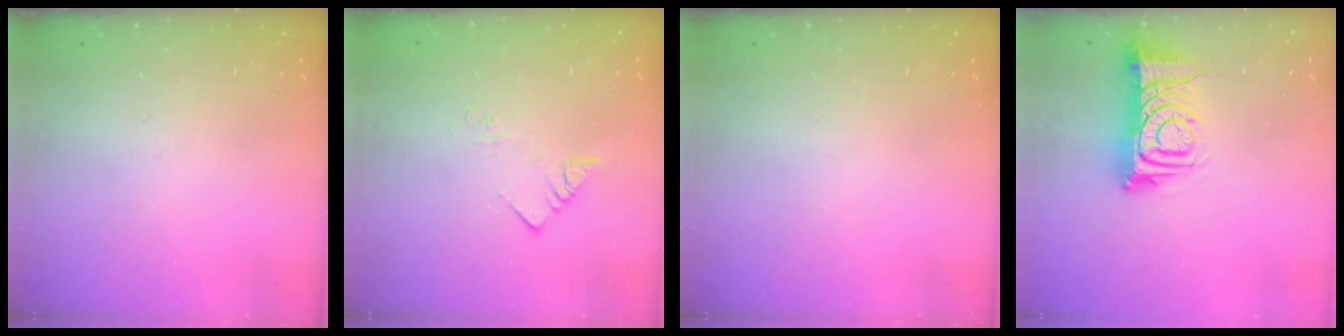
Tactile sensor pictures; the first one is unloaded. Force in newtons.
{"total": 3.3, "press": 3.3, "slide": 0.1}
{"total": 0.0}
{"total": 11.0, "press": 11.0, "slide": 0.9}